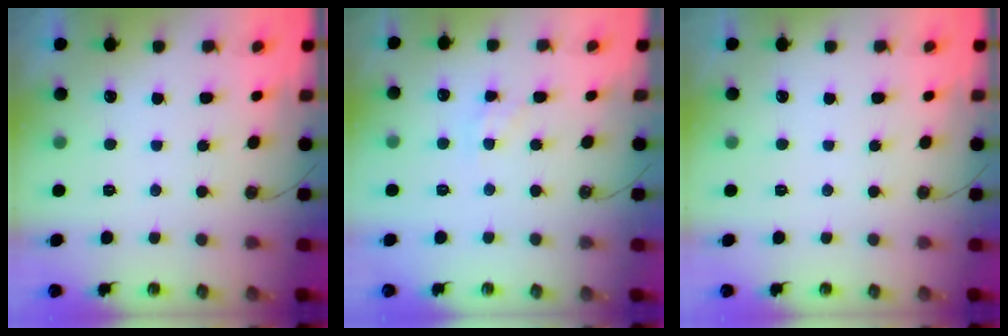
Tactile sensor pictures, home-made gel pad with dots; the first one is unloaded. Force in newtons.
{"total": 3.0, "press": 3.0, "slide": 0.2}
{"total": 0.0}